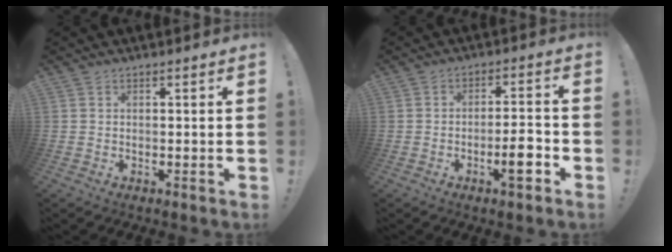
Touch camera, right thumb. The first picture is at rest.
{"total": 7.4, "force": [-3.5, 2.1, 6.1], "torque": [-0.089, 0.018, -0.057]}